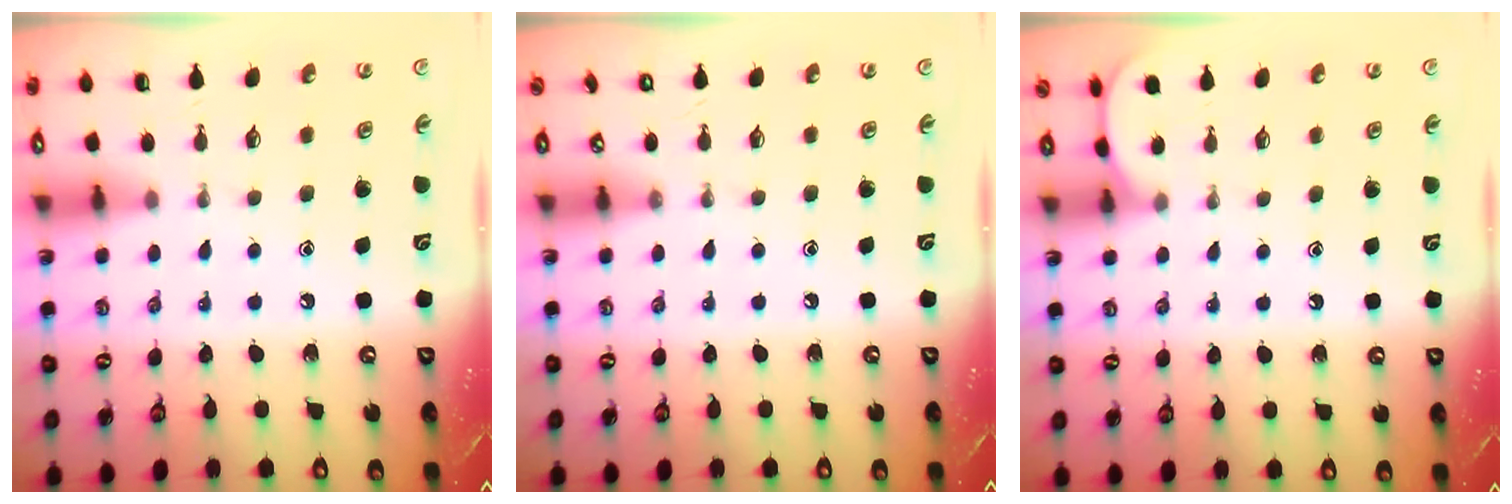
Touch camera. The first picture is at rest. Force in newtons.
{"total": 0.0}
{"total": 0.9, "press": 0.9, "slide": 0.2}